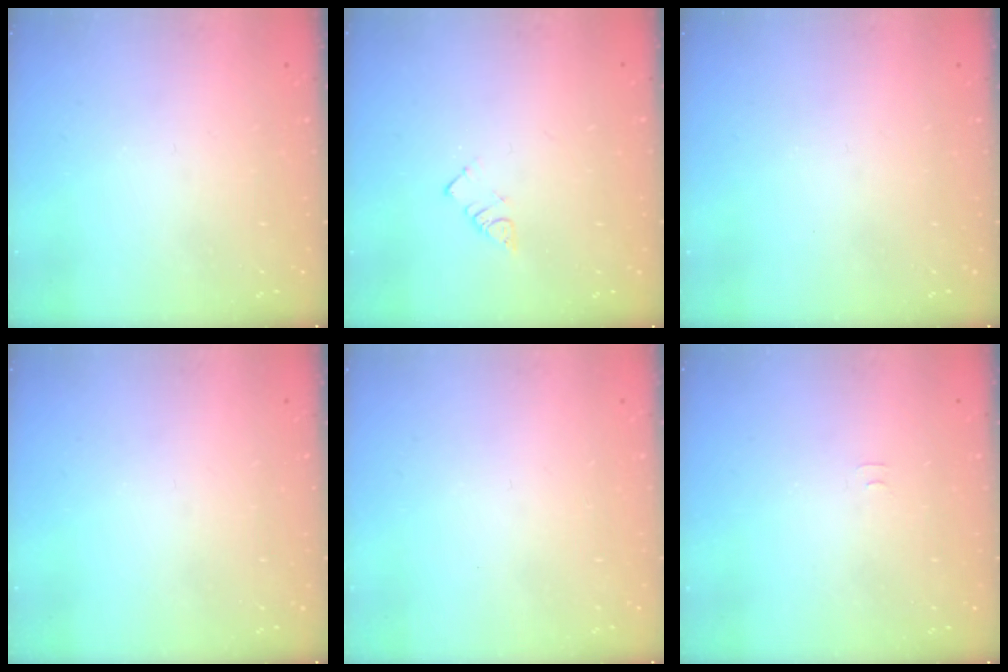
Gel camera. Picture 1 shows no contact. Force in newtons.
{"total": 2.8, "press": 2.8, "slide": 0.2}
{"total": 0.0}
{"total": 0.0}
{"total": 1.5, "press": 1.5, "slide": 0.1}
{"total": 3.9, "press": 3.9, "slide": 0.5}